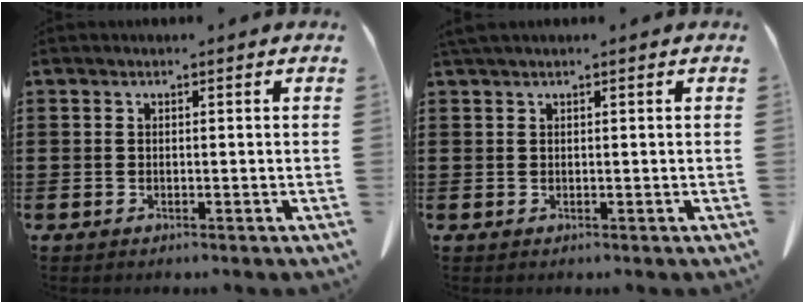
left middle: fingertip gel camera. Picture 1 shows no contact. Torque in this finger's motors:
{"motor_torque": [-0.02, 0.09, 0.22, 0.06]}